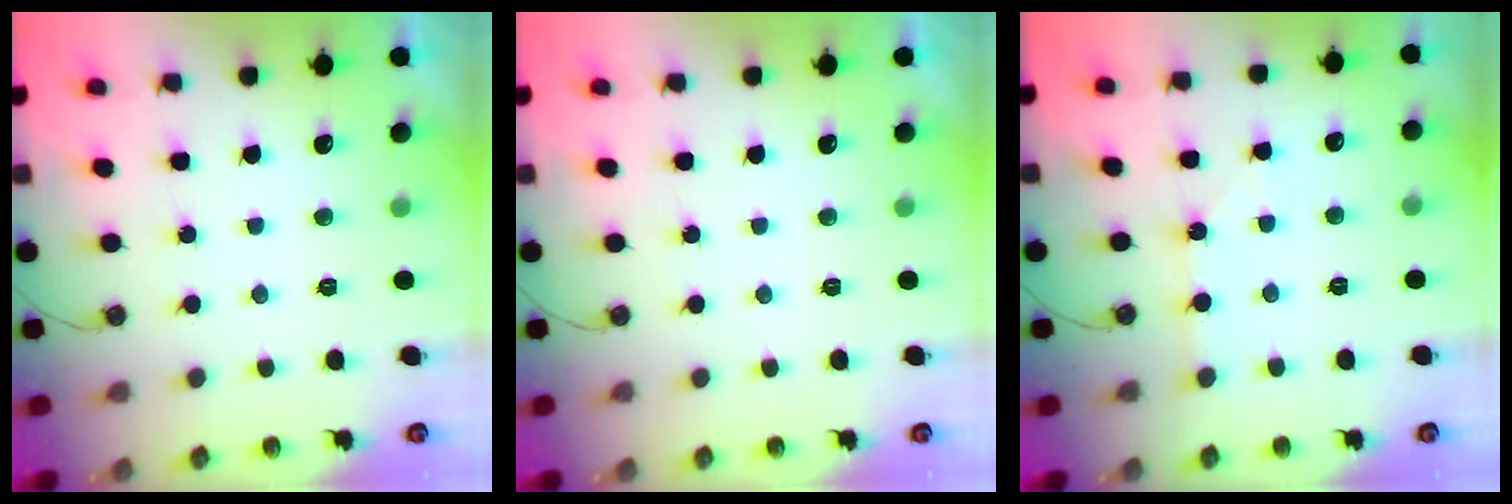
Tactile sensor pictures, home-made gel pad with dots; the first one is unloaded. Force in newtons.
{"total": 0.0}
{"total": 1.7, "press": 1.7, "slide": 0.3}